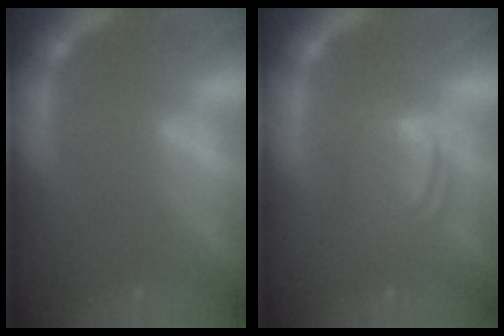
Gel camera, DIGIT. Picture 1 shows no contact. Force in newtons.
{"total": 4.5}